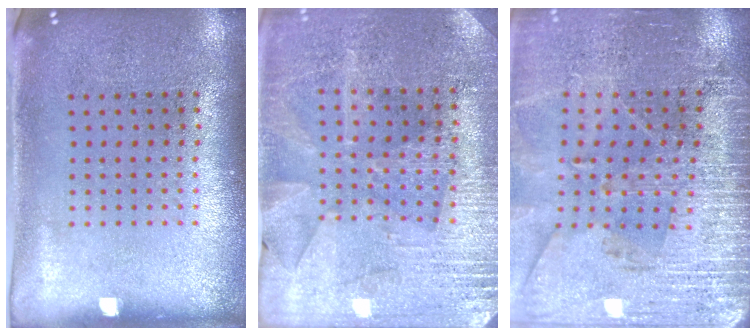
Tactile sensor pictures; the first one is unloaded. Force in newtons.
{"total": 2.9, "press": 2.8, "slide": 0.5}
{"total": 3.1, "press": 3.1, "slide": 0.2}